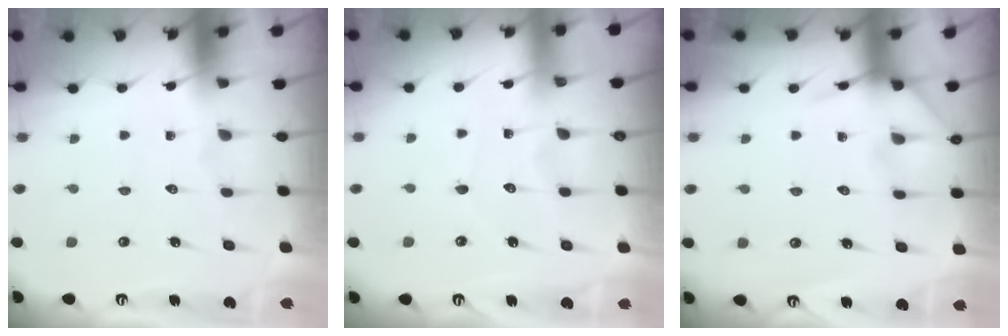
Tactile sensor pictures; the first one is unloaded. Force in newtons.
{"total": 3.0, "press": 3.0, "slide": 0.3}
{"total": 6.2, "press": 6.2, "slide": 0.7}